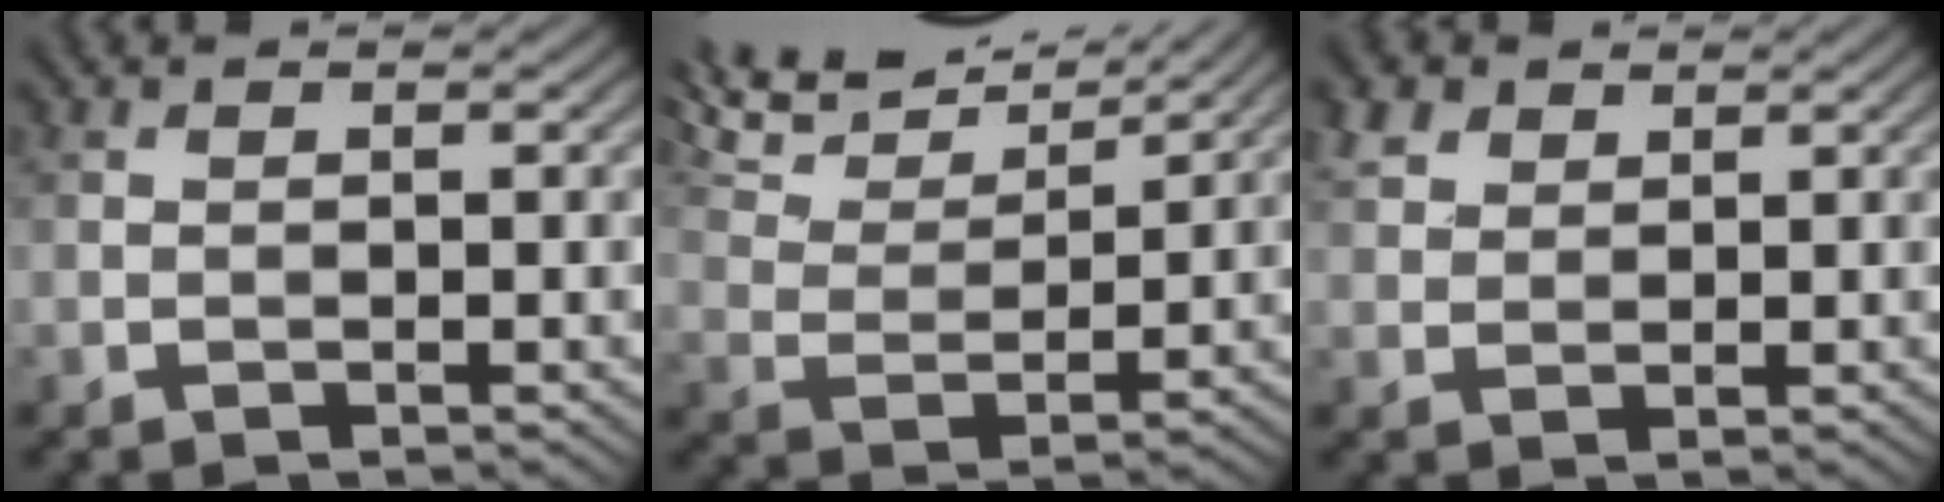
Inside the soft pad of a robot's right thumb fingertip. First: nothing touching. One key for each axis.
{"total": 12.7, "fx": 10.7, "fy": 3.1, "fz": 6.1, "tx": -0.148, "ty": 0.011, "tz": 0.165}
{"total": 3.0, "fx": 1.9, "fy": 1.9, "fz": 1.2, "tx": -0.035, "ty": 0.010, "tz": 0.042}